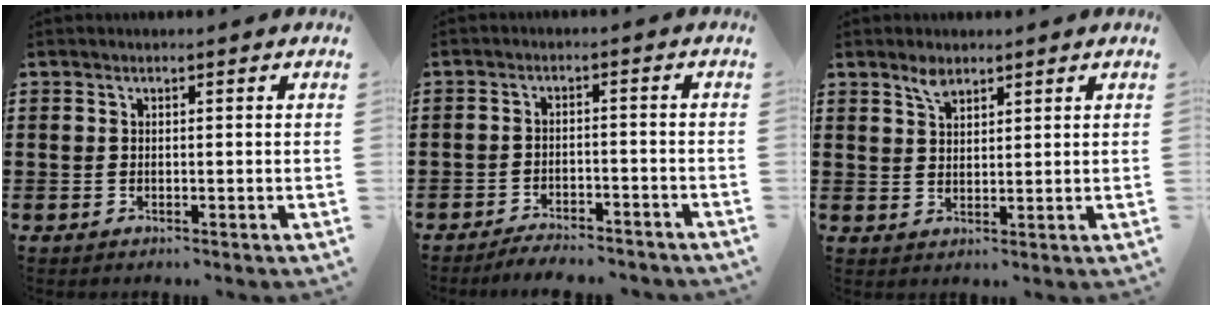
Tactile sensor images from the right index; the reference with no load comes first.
{"total": 3.2, "force": [-3.1, 0.3, 0.4], "torque": [-0.011, 0.003, -0.065]}
{"total": 2.7, "force": [2.1, 1.2, 1.1], "torque": [-0.020, -0.003, 0.039]}